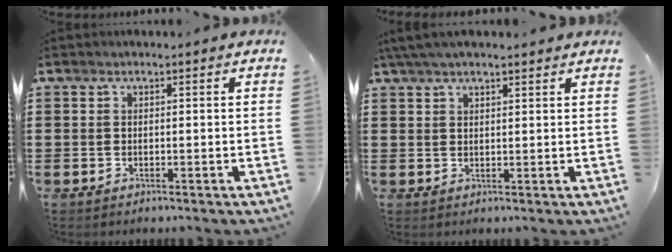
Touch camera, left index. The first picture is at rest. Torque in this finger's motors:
{"motor_torque": [2.14, 0.00, 0.42, 0.21]}